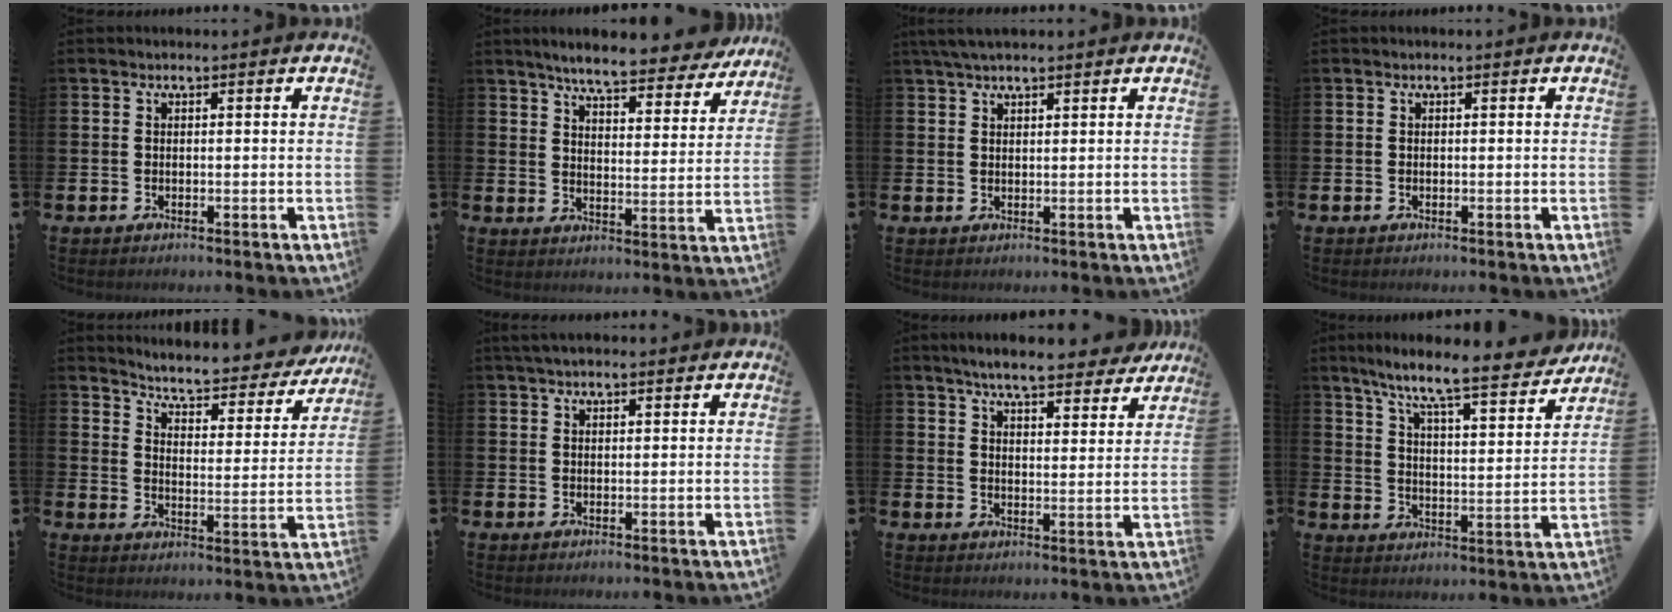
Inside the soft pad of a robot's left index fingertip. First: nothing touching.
{"total": 6.9, "force": [6.4, 0.8, 2.5], "torque": [-0.060, -0.041, 0.106]}
{"total": 2.9, "force": [2.4, 0.6, 1.5], "torque": [-0.032, 0.001, 0.045]}
{"total": 0.0}
{"total": 5.3, "force": [5.0, 0.7, 1.6], "torque": [-0.052, -0.045, 0.077]}
{"total": 2.5, "force": [2.1, 0.7, 1.1], "torque": [-0.024, 0.002, 0.039]}
{"total": 7.2, "force": [6.6, 1.1, 2.5], "torque": [-0.050, -0.036, 0.113]}
{"total": 9.2, "force": [8.2, 0.5, 4.1], "torque": [-0.101, -0.062, 0.133]}